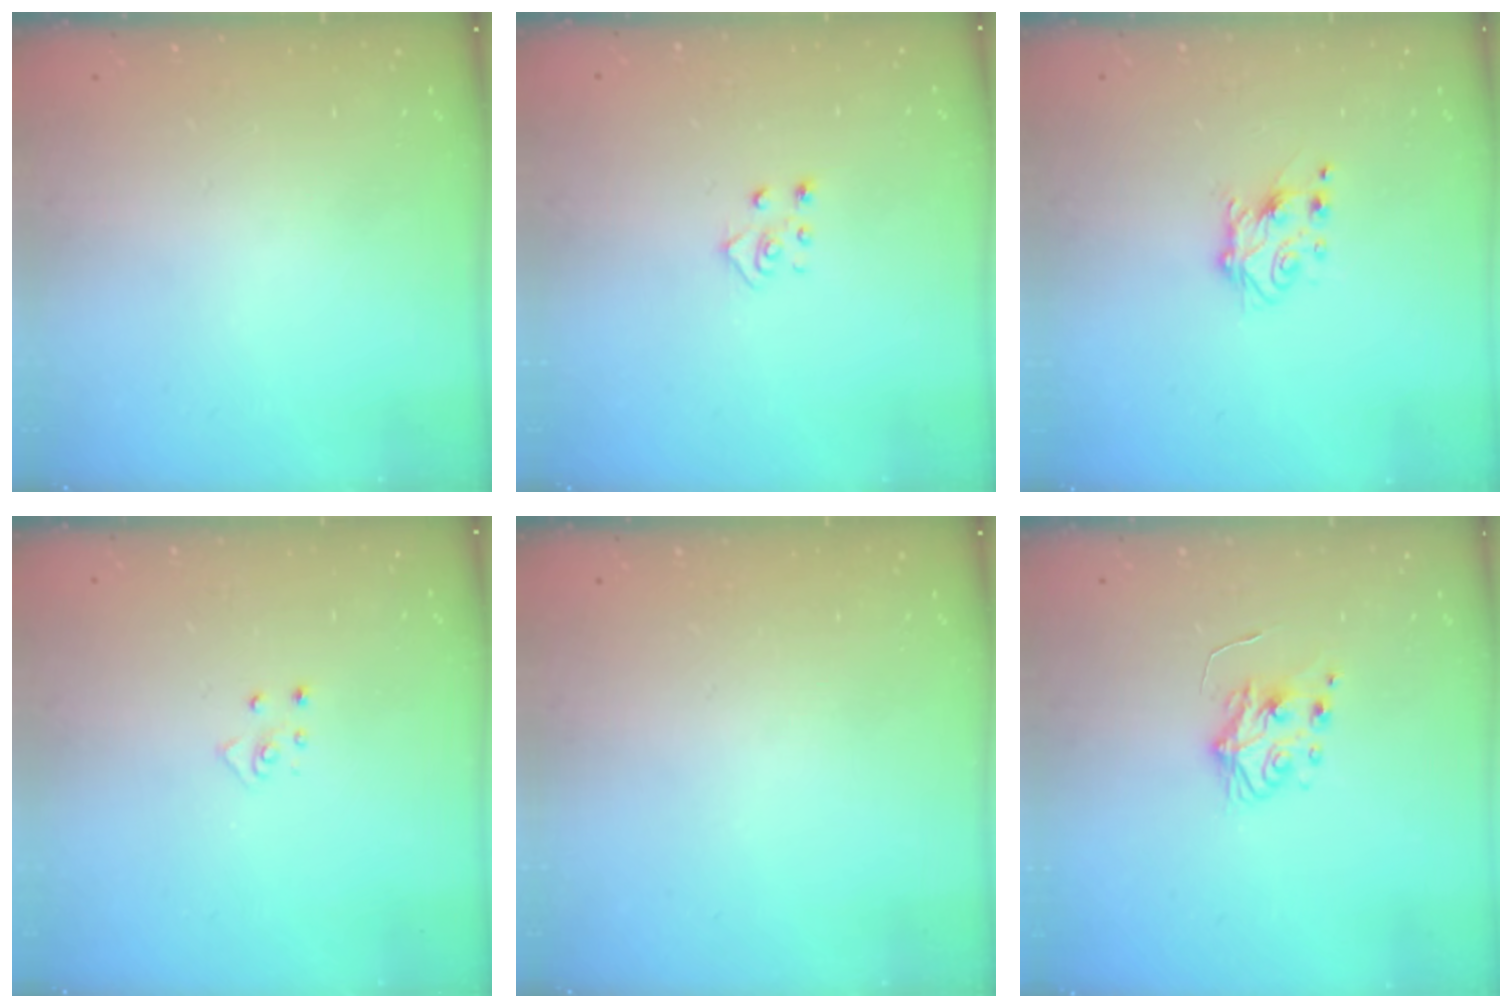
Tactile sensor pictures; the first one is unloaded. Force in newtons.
{"total": 4.5, "press": 4.5, "slide": 0.4}
{"total": 5.6, "press": 5.6, "slide": 0.8}
{"total": 4.1, "press": 4.1, "slide": 0.4}
{"total": 0.0}
{"total": 5.9, "press": 5.9, "slide": 0.6}